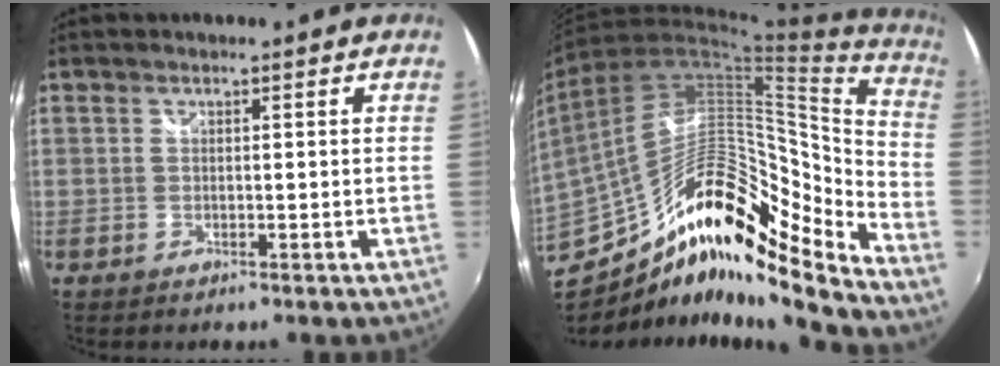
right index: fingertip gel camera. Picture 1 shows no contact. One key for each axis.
{"total": 18.1, "fx": -11.0, "fy": 6.6, "fz": 12.7, "tx": -0.231, "ty": 0.014, "tz": -0.217}